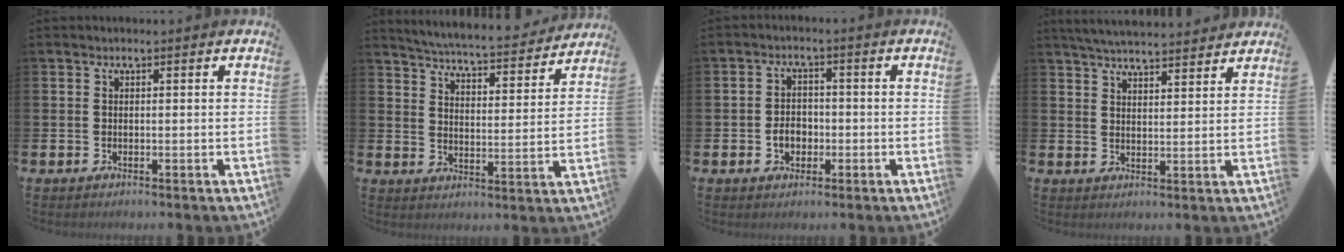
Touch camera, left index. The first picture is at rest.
{"total": 5.7, "force": [5.6, 0.2, 1.1], "torque": [-0.045, -0.045, 0.093]}
{"total": 3.3, "force": [-1.0, 2.6, 1.9], "torque": [-0.020, -0.004, -0.026]}
{"total": 5.0, "force": [4.9, 0.3, 0.7], "torque": [-0.020, -0.028, 0.087]}